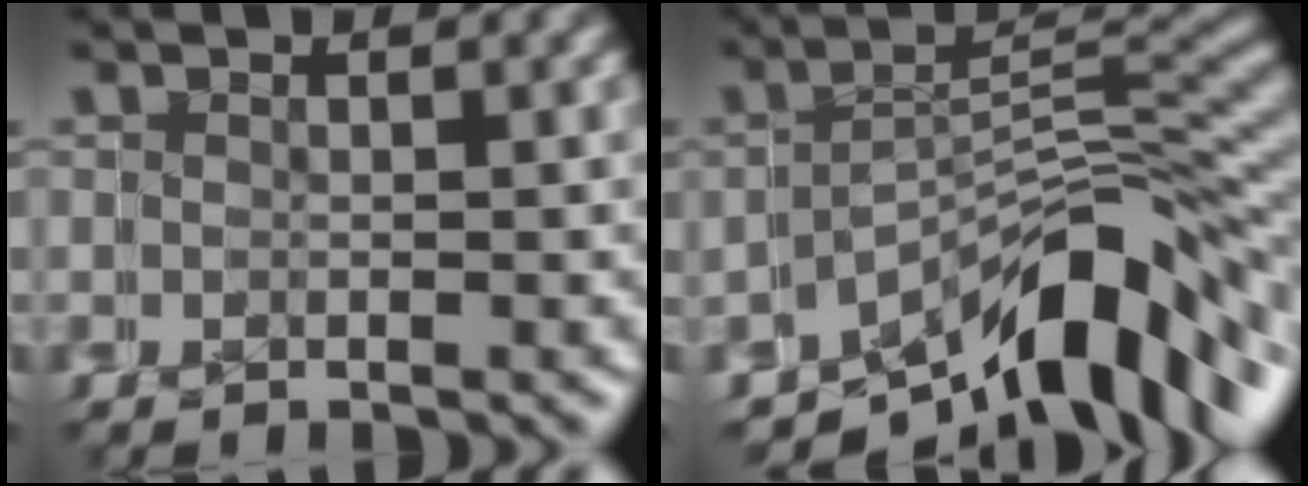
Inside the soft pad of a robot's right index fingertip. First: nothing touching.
{"total": 7.8, "force": [-4.4, 2.4, 6.0], "torque": [-0.057, 0.021, -0.071]}